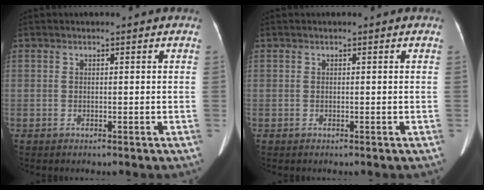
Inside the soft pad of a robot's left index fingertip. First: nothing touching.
{"total": 0.0}